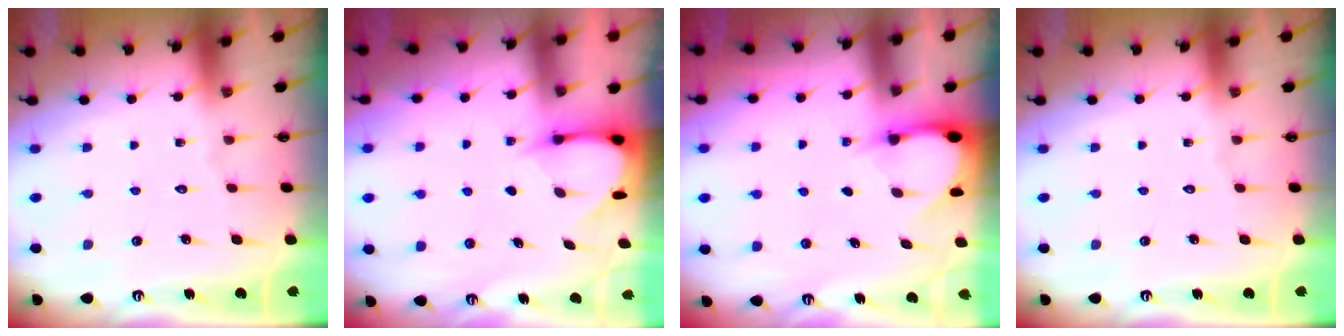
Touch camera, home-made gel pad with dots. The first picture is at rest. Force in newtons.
{"total": 3.8, "press": 3.8, "slide": 0.3}
{"total": 3.0, "press": 3.0, "slide": 0.3}
{"total": 0.0}